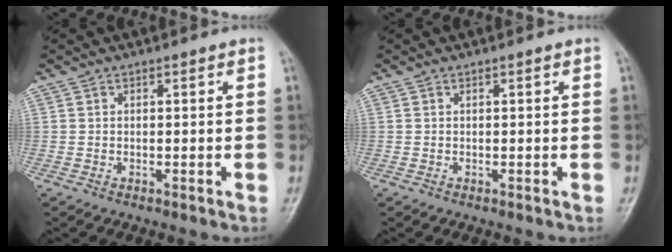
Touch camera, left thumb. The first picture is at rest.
{"total": 0.0}